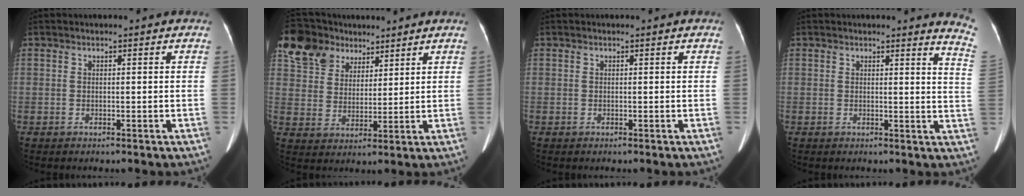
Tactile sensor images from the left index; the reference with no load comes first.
{"total": 10.5, "force": [7.2, 7.2, 2.7], "torque": [-0.056, 0.034, 0.140]}
{"total": 0.0}
{"total": 6.1, "force": [5.8, -0.6, 1.5], "torque": [-0.008, -0.080, 0.035]}